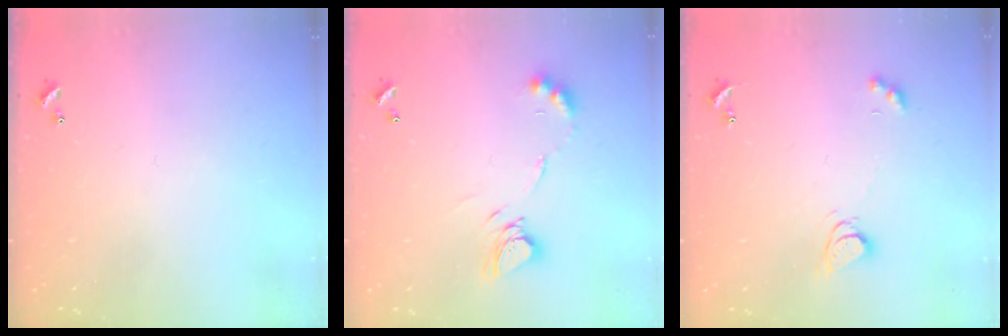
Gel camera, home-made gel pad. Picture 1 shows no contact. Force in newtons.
{"total": 8.9, "press": 8.8, "slide": 0.8}
{"total": 5.1, "press": 5.0, "slide": 0.4}